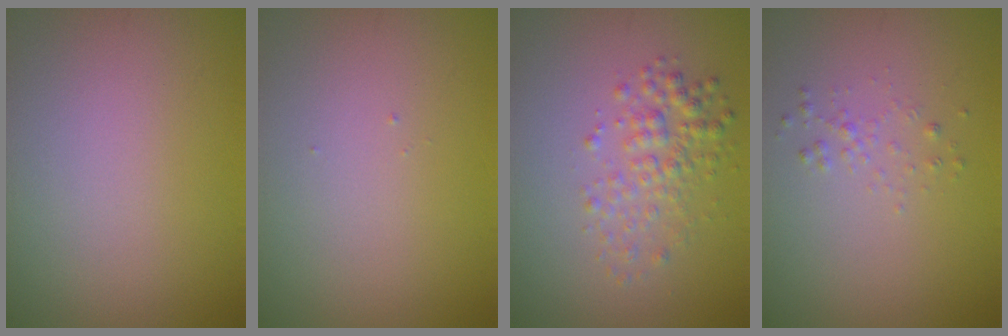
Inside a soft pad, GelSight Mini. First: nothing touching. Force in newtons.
{"total": 0.0}
{"total": 2.8, "press": 2.8, "slide": 0.0}
{"total": 0.9, "press": 0.9, "slide": 0.0}